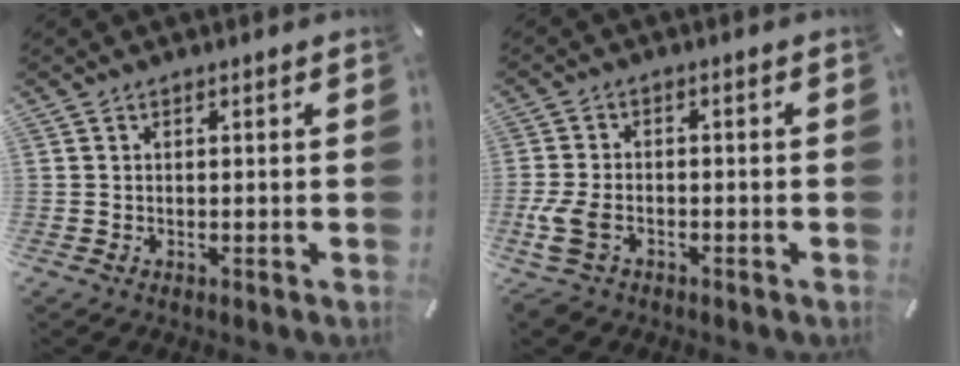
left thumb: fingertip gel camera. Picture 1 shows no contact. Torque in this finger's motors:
{"motor_torque": [0.48, 1.54, 0.00, 0.21, 0.13]}